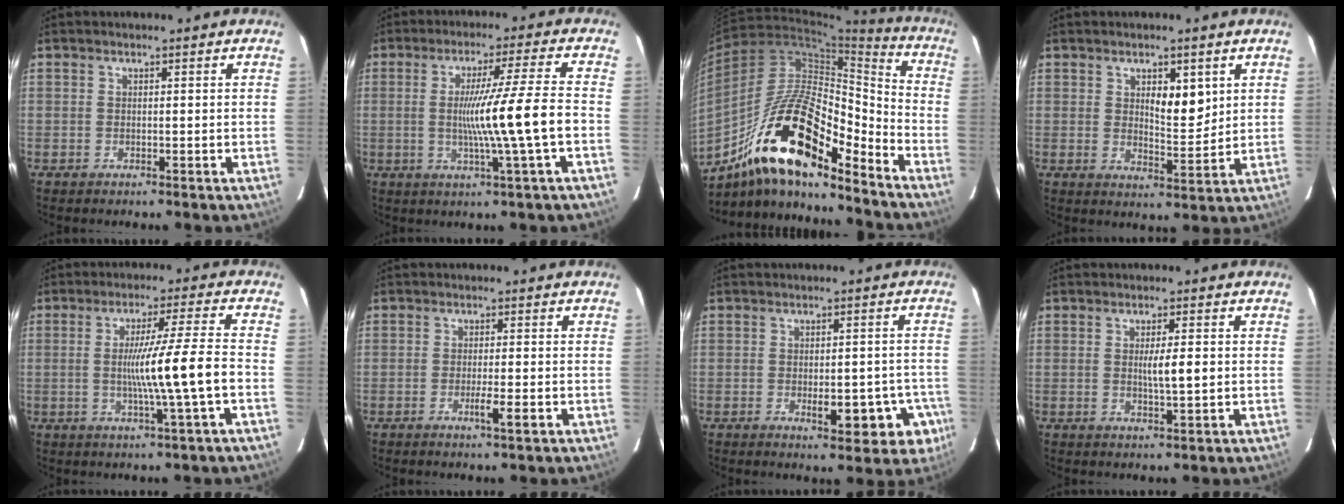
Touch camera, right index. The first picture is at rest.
{"total": 10.8, "force": [-1.5, -2.2, 10.4], "torque": [-0.181, -0.008, -0.019]}
{"total": 18.2, "force": [-11.8, 4.8, 13.0], "torque": [-0.223, 0.030, -0.202]}
{"total": 5.5, "force": [2.2, 2.1, 4.6], "torque": [-0.072, -0.006, 0.038]}
{"total": 9.8, "force": [-1.6, -1.9, 9.5], "torque": [-0.162, -0.007, -0.024]}
{"total": 2.9, "force": [-1.2, -0.1, 2.6], "torque": [-0.043, -0.005, -0.019]}
{"total": 8.9, "force": [-3.8, 3.9, 7.1], "torque": [-0.066, 0.014, -0.043]}
{"total": 3.6, "force": [0.1, 0.2, 3.6], "torque": [-0.063, -0.004, 0.002]}